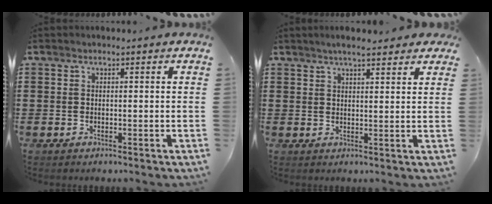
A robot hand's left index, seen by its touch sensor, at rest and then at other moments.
{"total": 3.8, "force": [3.1, 0.5, 2.1], "torque": [-0.047, 0.004, 0.056]}